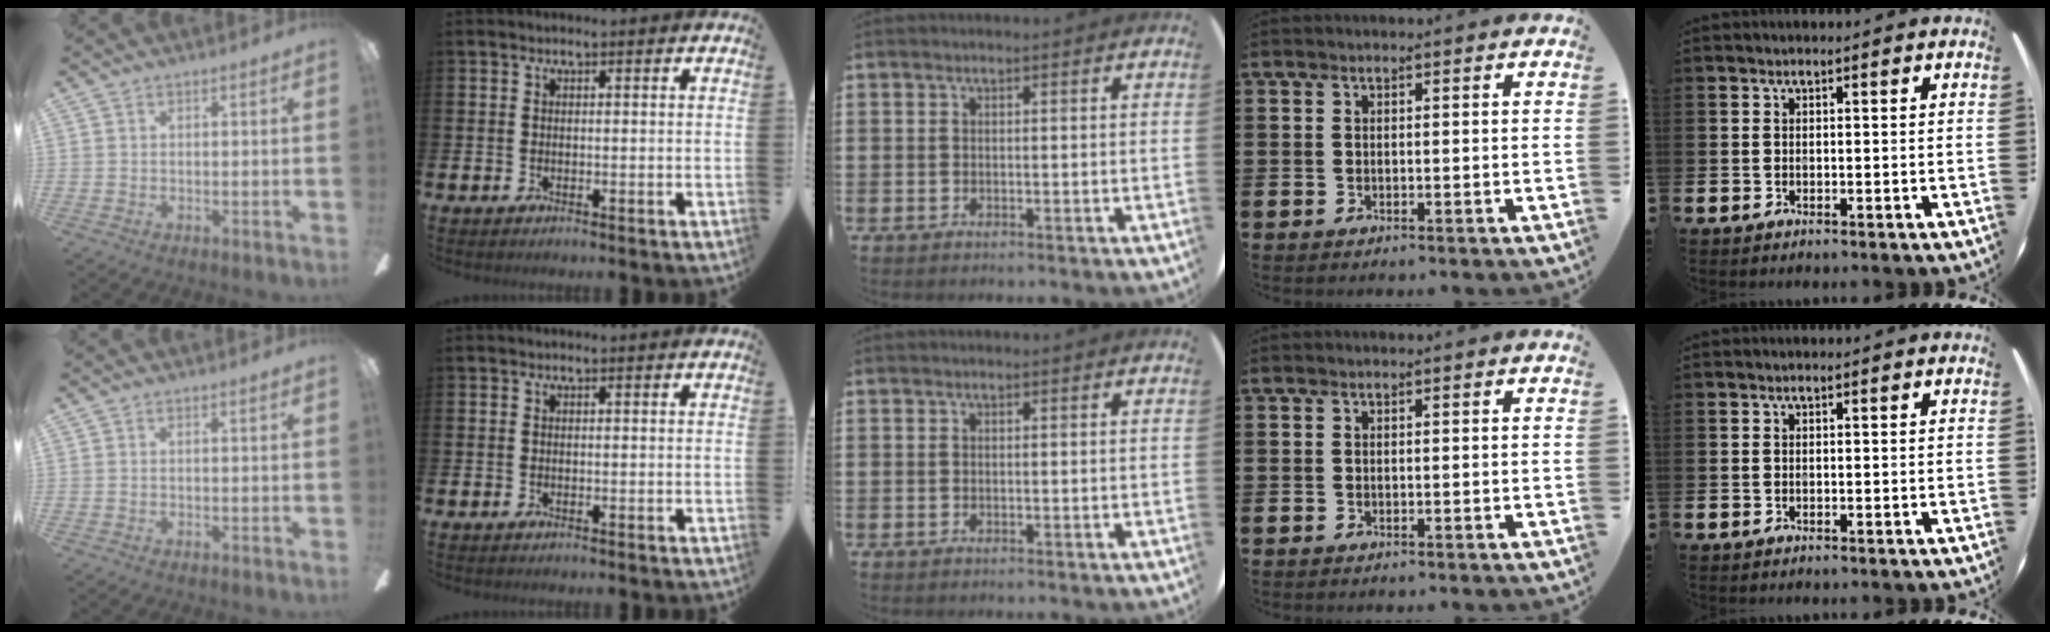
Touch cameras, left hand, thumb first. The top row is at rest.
{}